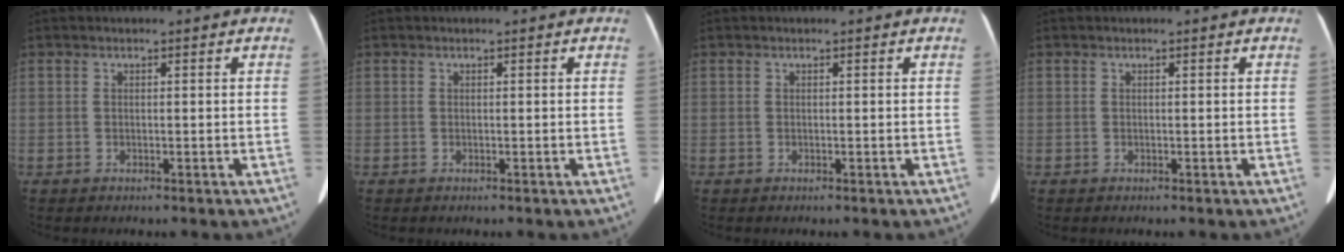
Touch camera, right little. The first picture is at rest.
{"total": 0.0}
{"total": 0.0}
{"total": 0.0}